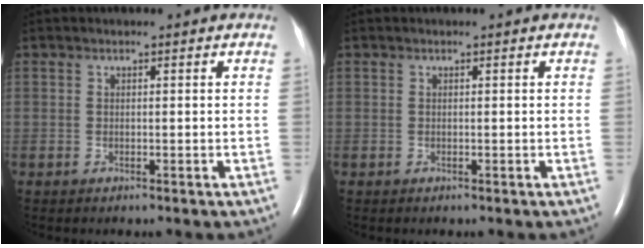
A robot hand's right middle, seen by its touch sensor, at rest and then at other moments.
{"total": 0.0}